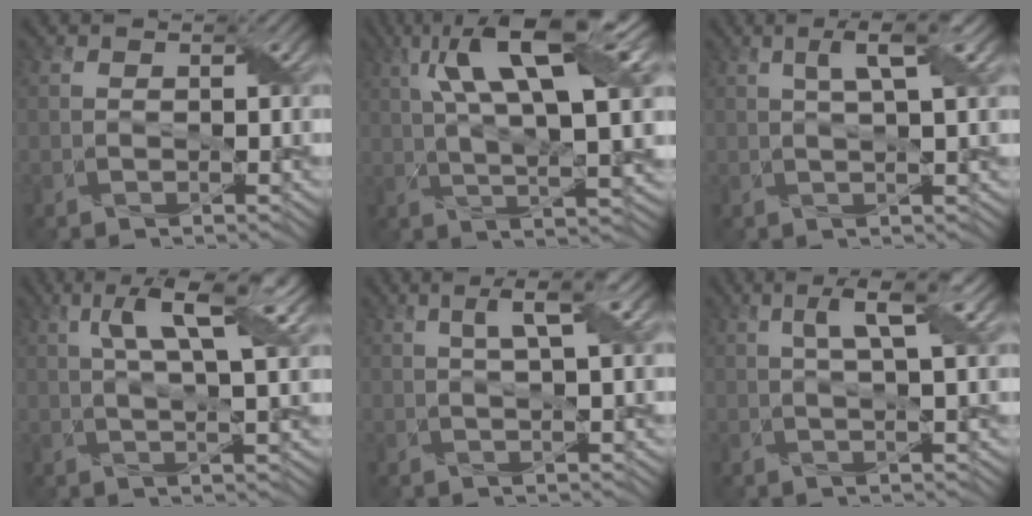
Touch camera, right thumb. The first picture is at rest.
{"total": 15.1, "force": [5.2, 4.8, 13.3], "torque": [-0.248, 0.012, 0.092]}
{"total": 4.3, "force": [1.6, 0.6, 3.9], "torque": [-0.074, 0.007, 0.028]}
{"total": 8.6, "force": [3.7, 2.1, 7.6], "torque": [-0.127, 0.009, 0.061]}
{"total": 4.0, "force": [1.4, 0.5, 3.7], "torque": [-0.069, 0.008, 0.026]}
{"total": 5.0, "force": [1.9, 0.8, 4.5], "torque": [-0.082, 0.008, 0.033]}